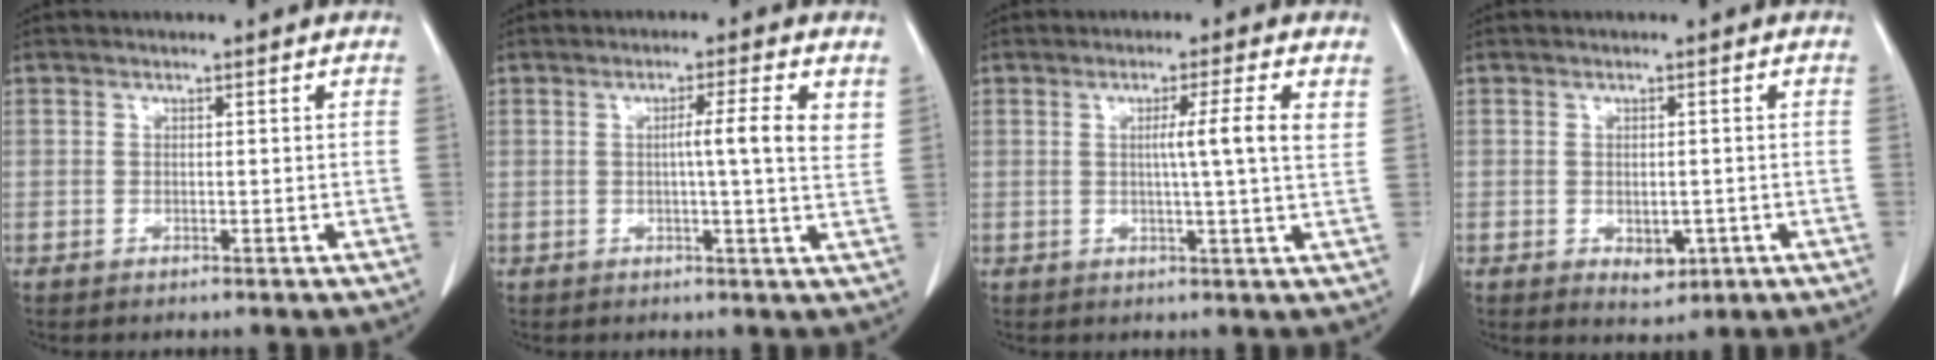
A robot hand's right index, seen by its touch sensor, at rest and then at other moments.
{"total": 5.5, "force": [1.4, -0.3, 5.3], "torque": [-0.075, 0.003, 0.015]}
{"total": 5.3, "force": [1.3, -0.9, 5.0], "torque": [-0.077, -0.002, 0.016]}
{"total": 3.2, "force": [-1.0, 2.0, 2.3], "torque": [-0.029, -0.002, -0.002]}